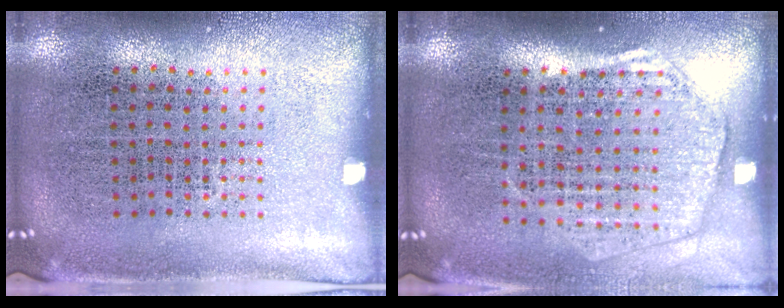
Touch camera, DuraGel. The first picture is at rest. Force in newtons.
{"total": 1.9, "press": 1.7, "slide": 0.8}